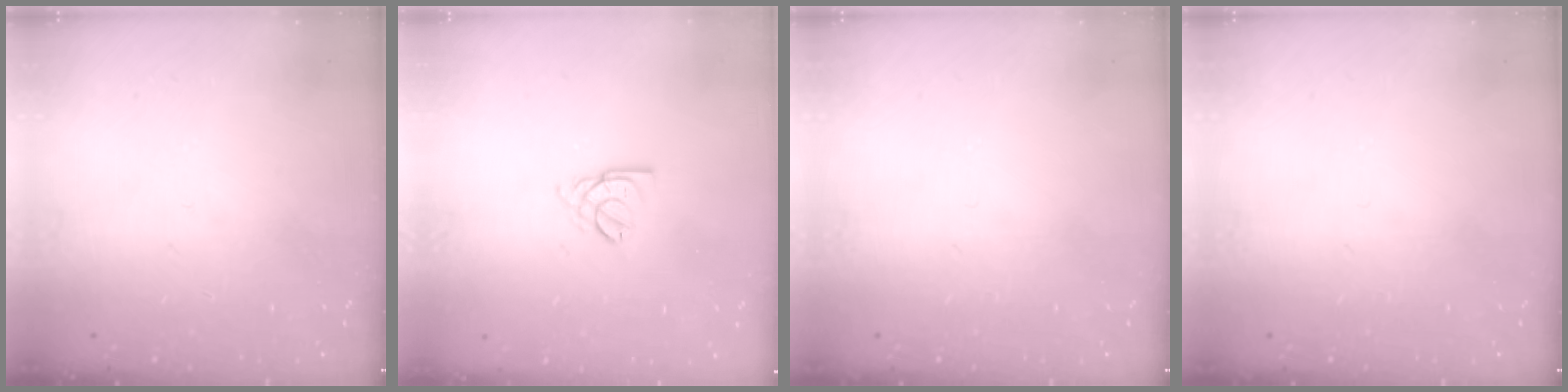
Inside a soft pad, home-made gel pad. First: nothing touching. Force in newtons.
{"total": 2.3, "press": 2.3, "slide": 0.5}
{"total": 0.0}
{"total": 0.0}